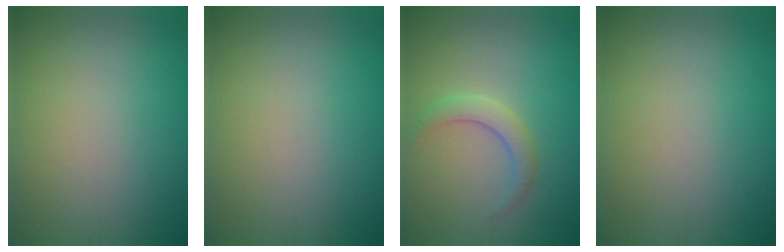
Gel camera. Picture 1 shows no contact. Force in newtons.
{"total": 0.0}
{"total": 2.4, "press": 2.4, "slide": 0.1}
{"total": 0.0}